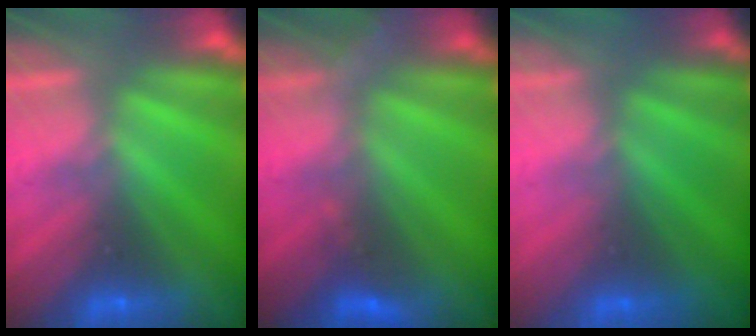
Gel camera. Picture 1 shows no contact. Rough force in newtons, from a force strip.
{"total": 2.9}
{"total": 2.4}